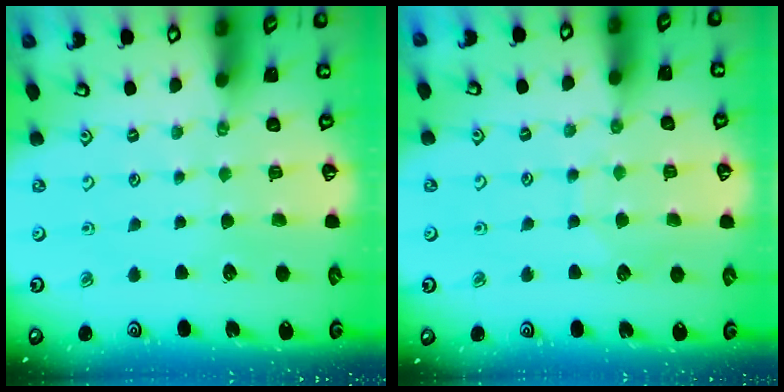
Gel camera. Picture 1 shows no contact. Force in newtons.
{"total": 5.8, "press": 5.8, "slide": 0.5}